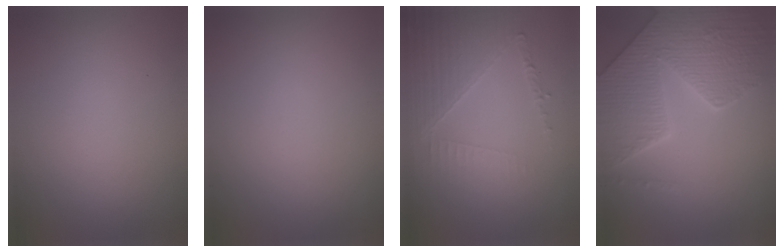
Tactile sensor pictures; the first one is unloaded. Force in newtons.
{"total": 0.0}
{"total": 3.7, "press": 3.1, "slide": 2.0}
{"total": 7.6, "press": 6.2, "slide": 4.5}